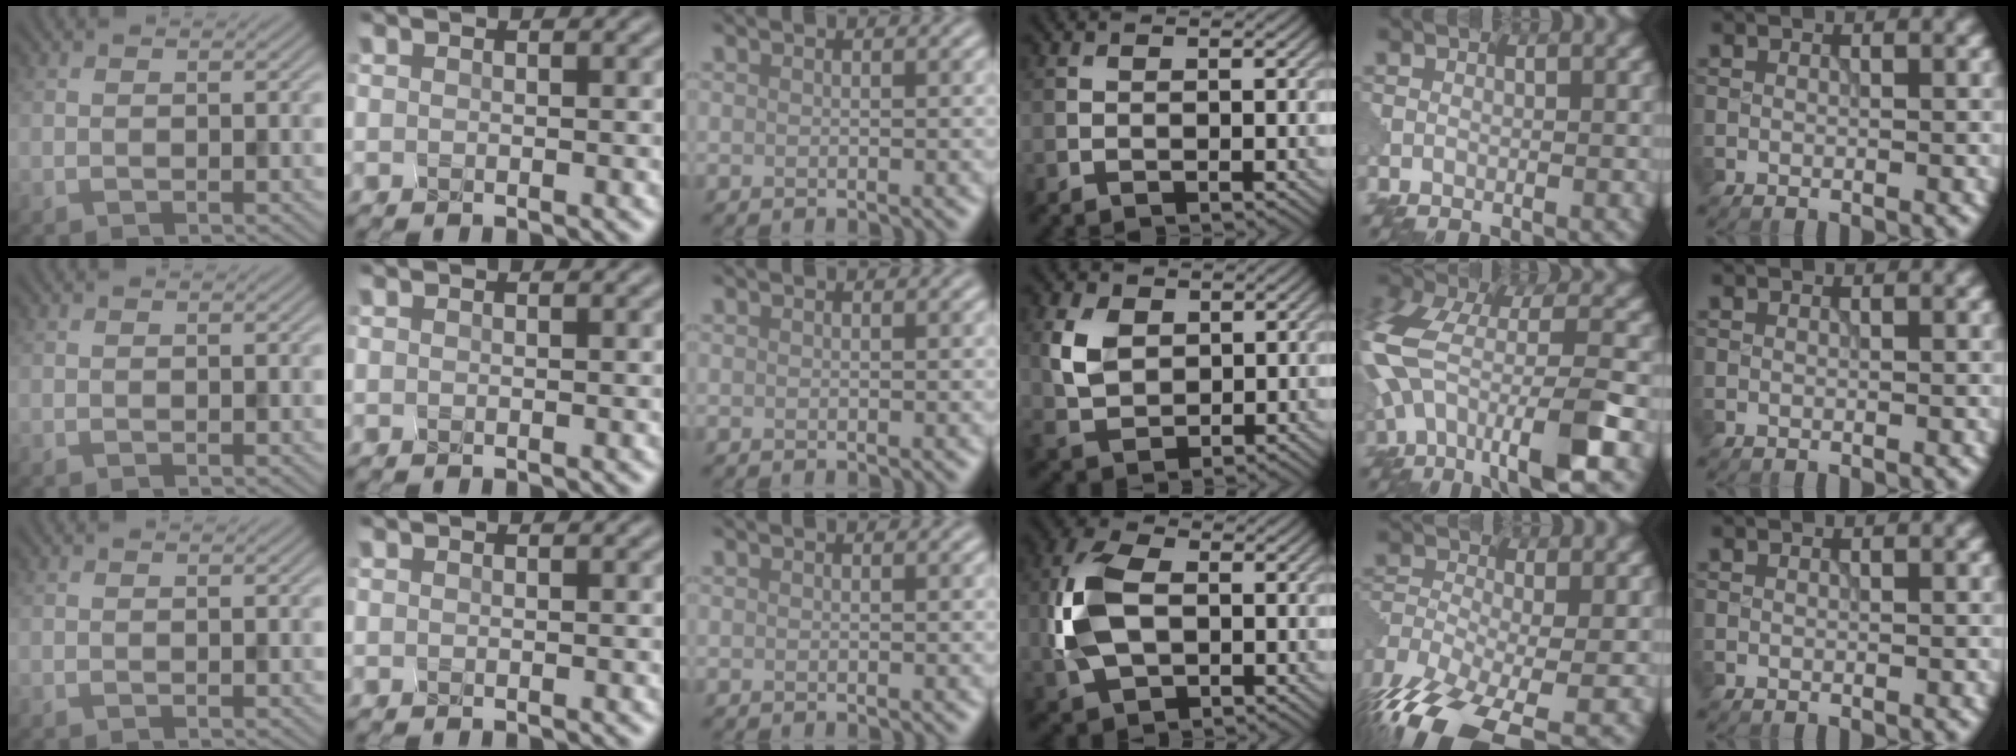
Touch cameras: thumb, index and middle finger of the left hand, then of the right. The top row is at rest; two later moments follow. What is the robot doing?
{"motion": "squeeze", "object": "clothespin"}